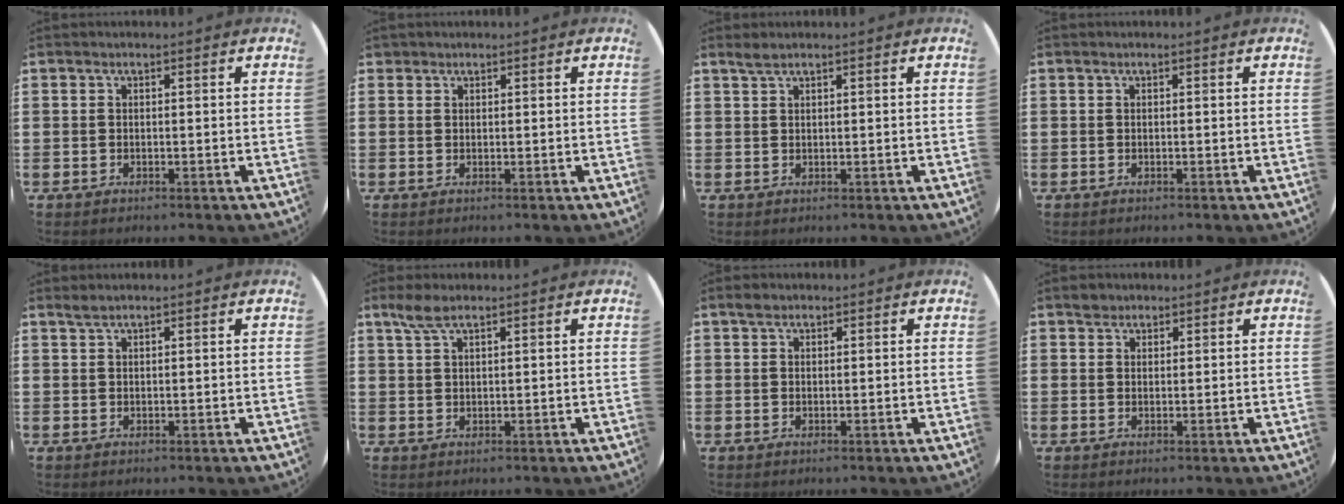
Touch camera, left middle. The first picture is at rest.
{"total": 0.6, "force": [0.6, 0.3, -0.1], "torque": [0.001, 0.003, 0.011]}
{"total": 1.2, "force": [1.1, 0.1, 0.5], "torque": [-0.011, 0.003, 0.020]}
{"total": 0.0}
{"total": 0.9, "force": [0.8, 0.0, 0.3], "torque": [-0.006, 0.000, 0.016]}
{"total": 3.1, "force": [2.2, 0.9, 2.0], "torque": [-0.044, 0.005, 0.041]}
{"total": 1.1, "force": [0.9, 0.5, 0.2], "torque": [0.001, 0.001, 0.016]}
{"total": 1.5, "force": [1.4, 0.7, 0.0], "torque": [0.006, -0.002, 0.026]}